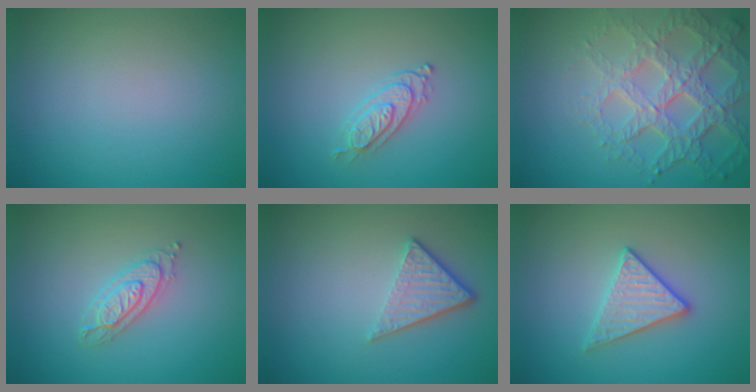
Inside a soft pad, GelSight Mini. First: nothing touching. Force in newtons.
{"total": 2.3, "press": 2.1, "slide": 0.9}
{"total": 7.3, "press": 5.1, "slide": 5.2}
{"total": 2.2, "press": 2.1, "slide": 0.4}
{"total": 3.8, "press": 2.6, "slide": 2.7}
{"total": 2.8, "press": 2.7, "slide": 0.6}